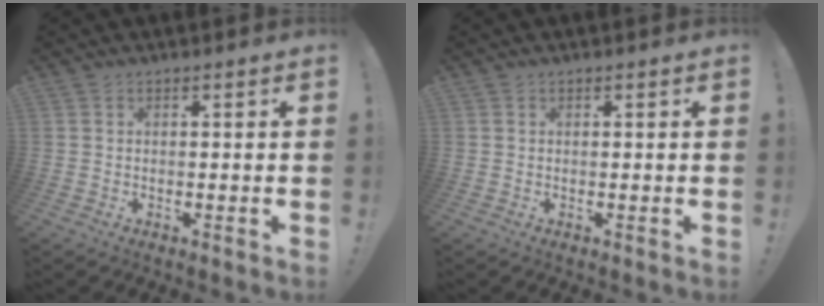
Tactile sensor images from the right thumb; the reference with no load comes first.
{"total": 0.0}